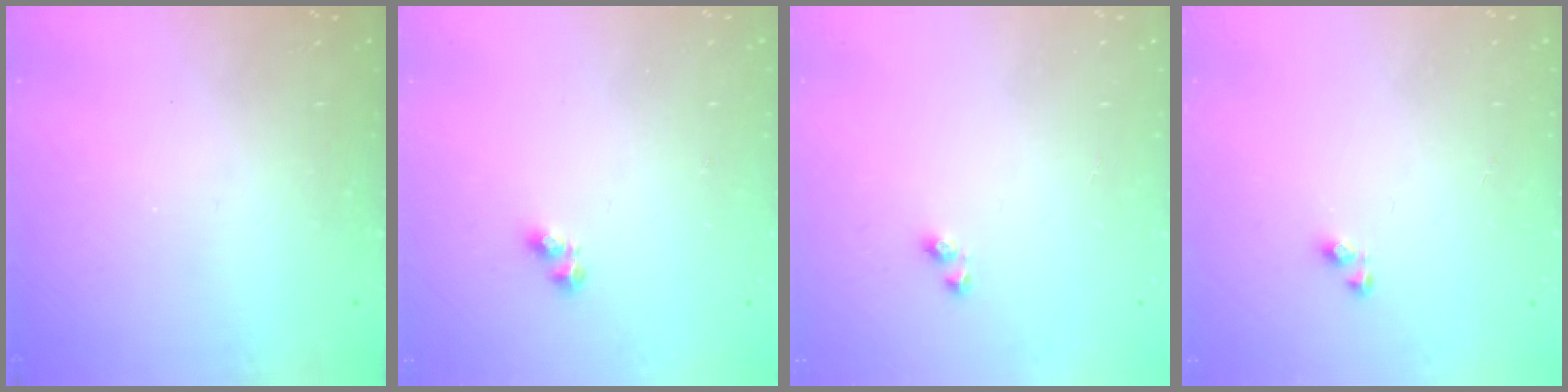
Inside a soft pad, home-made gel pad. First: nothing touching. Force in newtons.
{"total": 2.7, "press": 2.6, "slide": 0.3}
{"total": 2.0, "press": 1.7, "slide": 1.0}
{"total": 3.4, "press": 3.4, "slide": 0.5}